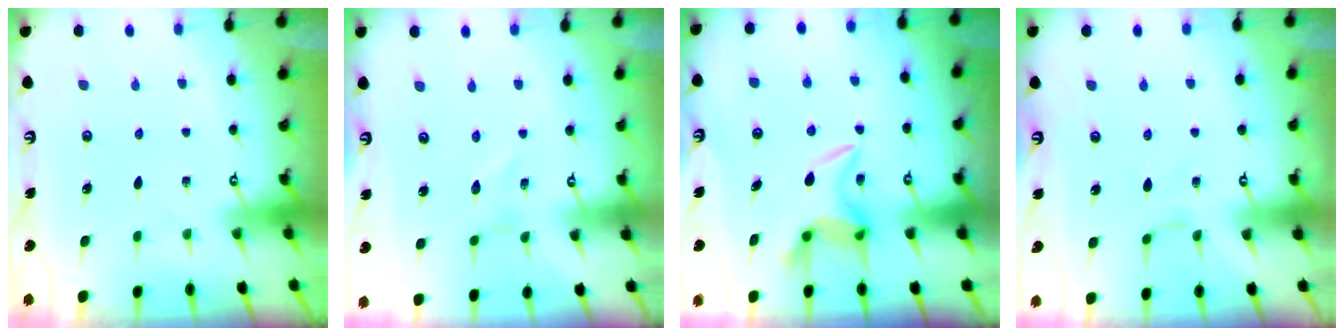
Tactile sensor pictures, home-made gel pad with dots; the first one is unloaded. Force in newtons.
{"total": 0.0}
{"total": 5.5, "press": 5.5, "slide": 0.4}
{"total": 2.6, "press": 2.6, "slide": 0.5}